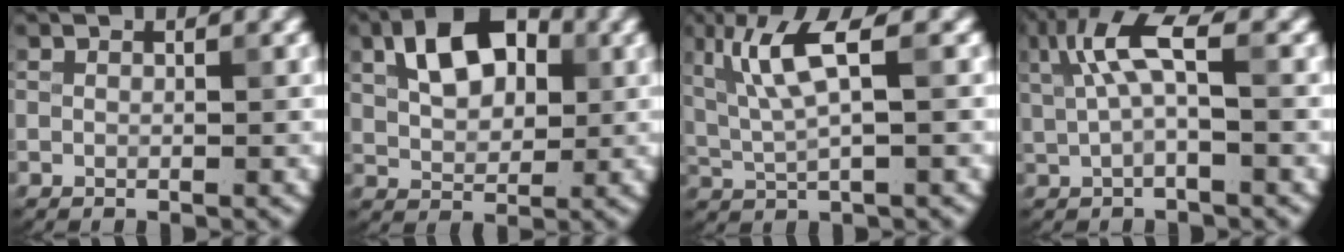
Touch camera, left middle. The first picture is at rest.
{"total": 6.7, "force": [2.2, 4.1, 4.8], "torque": [-0.086, 0.014, 0.031]}
{"total": 5.0, "force": [1.5, 1.0, 4.6], "torque": [-0.100, 0.002, 0.033]}
{"total": 4.6, "force": [1.1, 1.3, 4.3], "torque": [-0.087, 0.006, 0.017]}